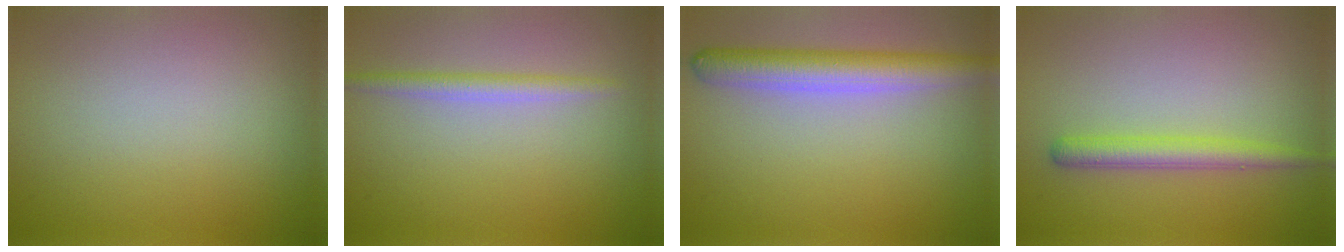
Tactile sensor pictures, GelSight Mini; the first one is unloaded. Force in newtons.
{"total": 1.8, "press": 1.8, "slide": 0.1}
{"total": 5.0, "press": 4.9, "slide": 0.2}
{"total": 2.6, "press": 2.6, "slide": 0.1}